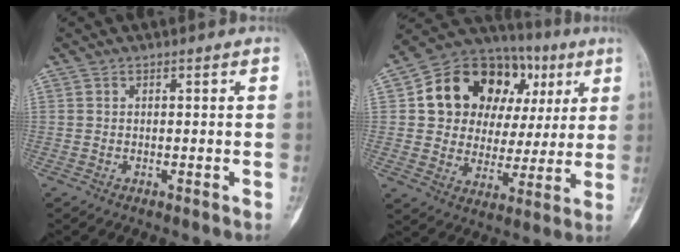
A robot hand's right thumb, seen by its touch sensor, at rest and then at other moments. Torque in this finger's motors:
{"motor_torque": [-1.31, 1.80, 1.15, 0.03, 0.10]}